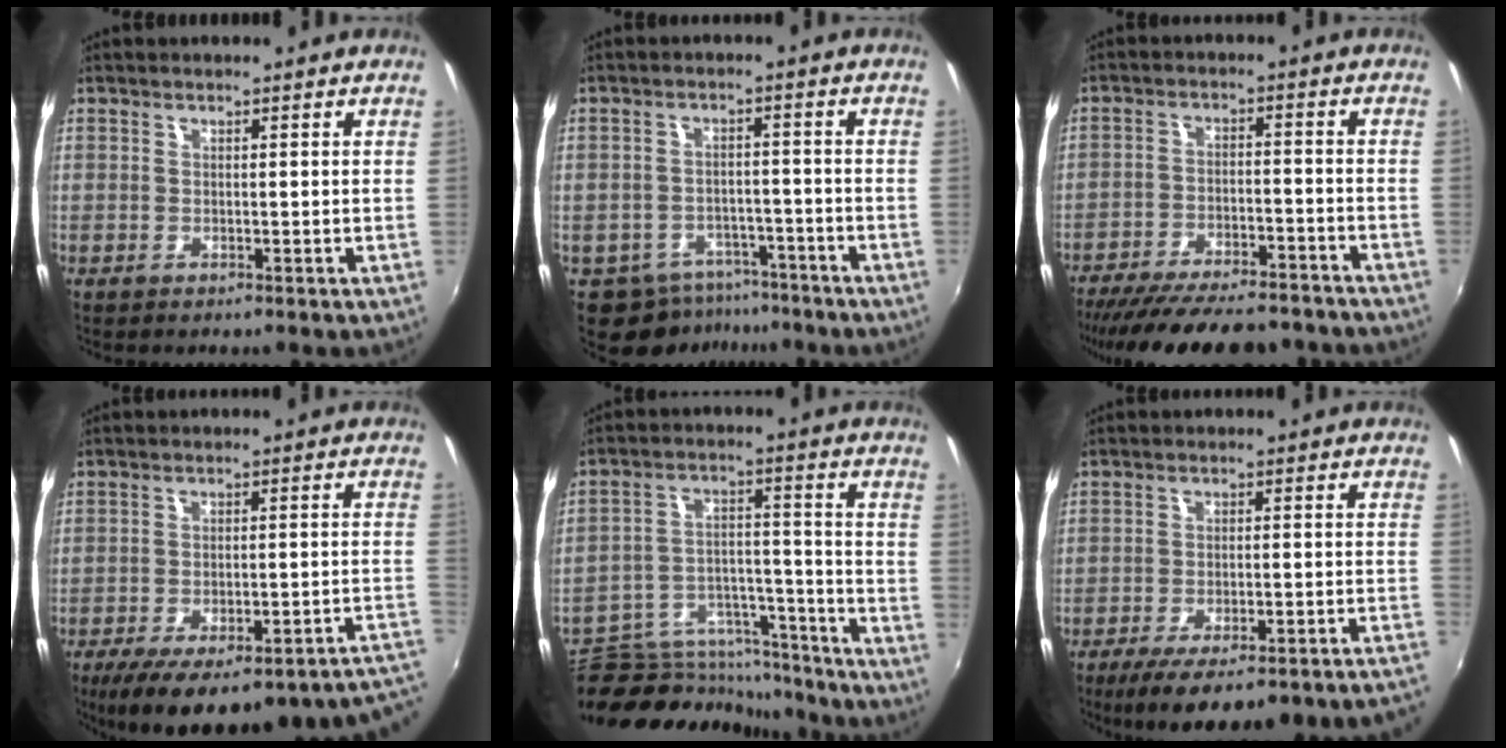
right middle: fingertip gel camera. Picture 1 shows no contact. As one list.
[{"total": 7.9, "force": [-5.8, 5.0, 1.7], "torque": [-0.039, 0.010, -0.072]}, {"total": 21.1, "force": [-18.2, 5.6, 9.0], "torque": [-0.178, -0.018, -0.252]}, {"total": 20.0, "force": [-13.9, 4.5, 13.7], "torque": [-0.174, -0.029, -0.178]}, {"total": 17.9, "force": [-15.6, 7.2, 5.1], "torque": [-0.095, 0.041, -0.224]}, {"total": 16.3, "force": [-14.1, 0.2, 8.3], "torque": [-0.126, -0.028, -0.191]}]